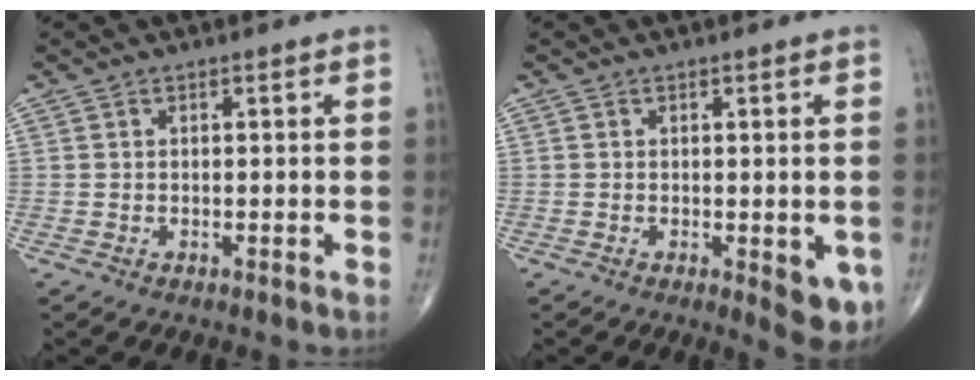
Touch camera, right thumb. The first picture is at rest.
{"total": 6.1, "force": [-1.7, 2.5, 5.3], "torque": [-0.048, -0.012, -0.019]}